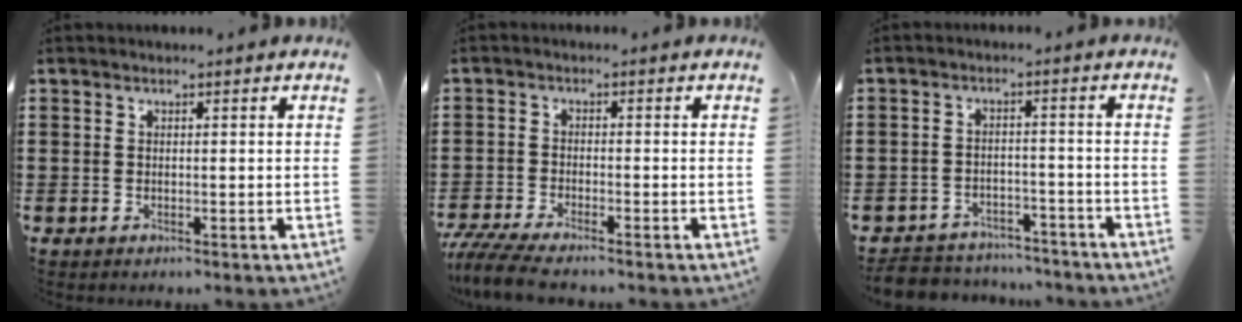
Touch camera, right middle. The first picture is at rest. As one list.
[{"total": 4.7, "force": [-4.3, 0.4, 1.8], "torque": [-0.057, -0.017, -0.091]}, {"total": 4.6, "force": [-4.5, 1.0, 0.1], "torque": [-0.010, 0.010, -0.096]}]